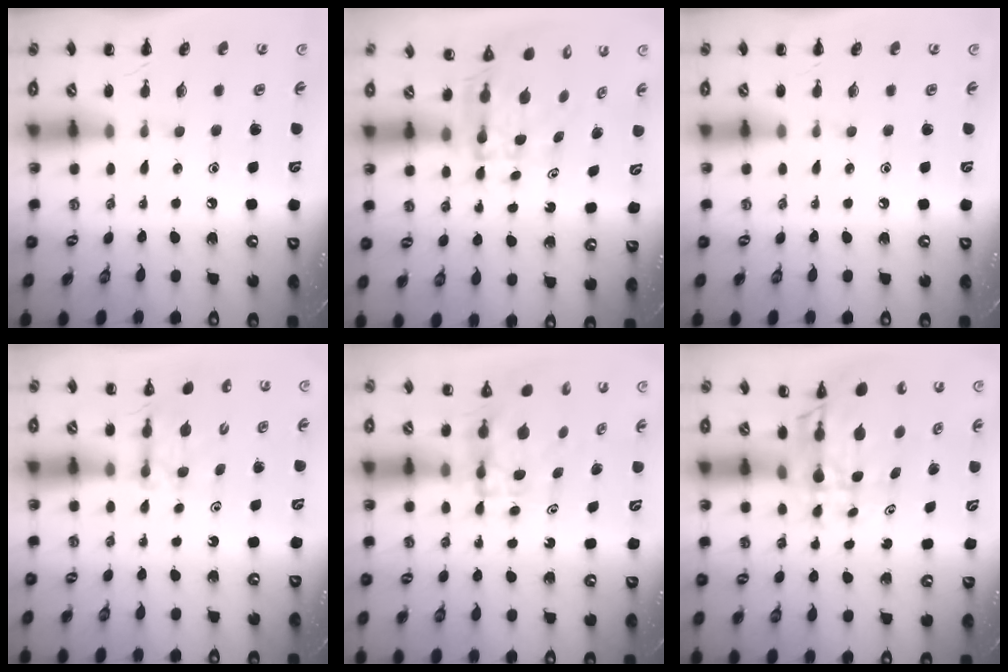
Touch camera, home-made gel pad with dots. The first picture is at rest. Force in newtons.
{"total": 5.4, "press": 5.3, "slide": 1.0}
{"total": 0.0}
{"total": 2.7, "press": 2.5, "slide": 1.1}
{"total": 4.6, "press": 4.6, "slide": 0.5}
{"total": 6.5, "press": 5.9, "slide": 2.6}